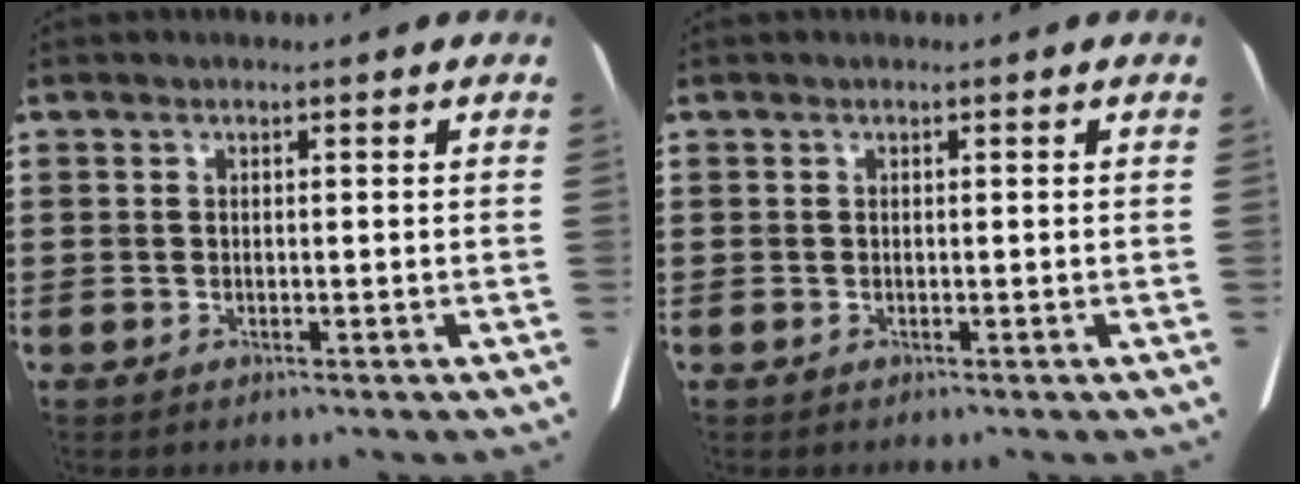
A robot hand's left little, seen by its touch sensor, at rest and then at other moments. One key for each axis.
{"total": 0.0}